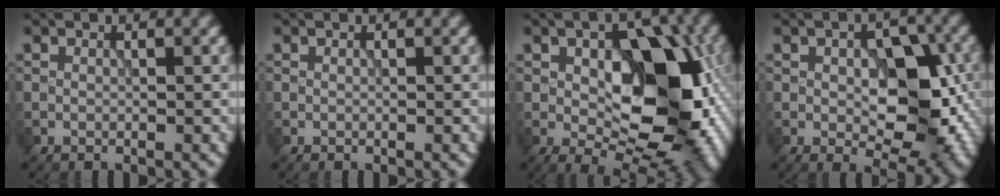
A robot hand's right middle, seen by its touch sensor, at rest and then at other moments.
{"total": 0.0}
{"total": 12.6, "force": [-0.1, 7.2, 10.4], "torque": [-0.142, 0.000, 0.001]}
{"total": 8.0, "force": [-0.4, 4.4, 6.7], "torque": [-0.096, -0.003, -0.004]}